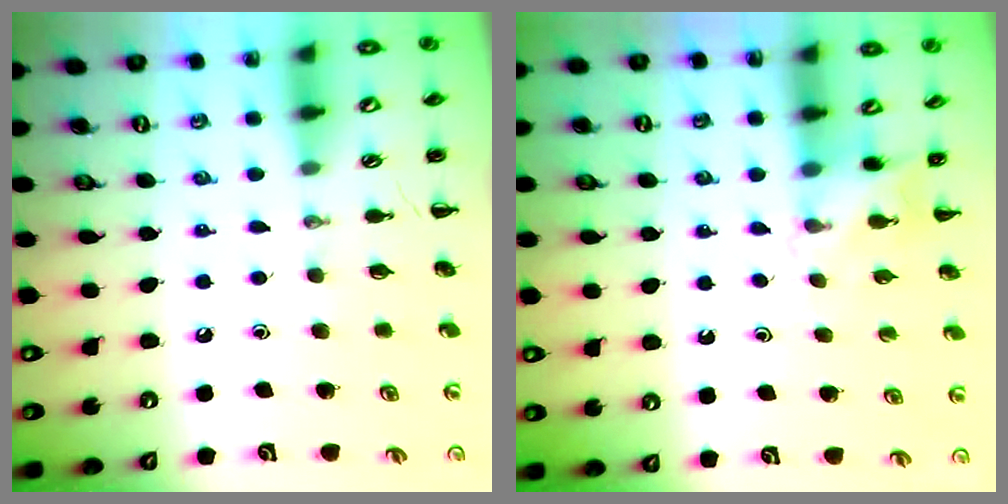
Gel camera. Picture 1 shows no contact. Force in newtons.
{"total": 4.5, "press": 4.4, "slide": 1.1}